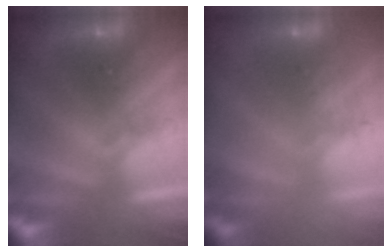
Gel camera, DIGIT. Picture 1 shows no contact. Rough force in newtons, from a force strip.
{"total": 3.2}